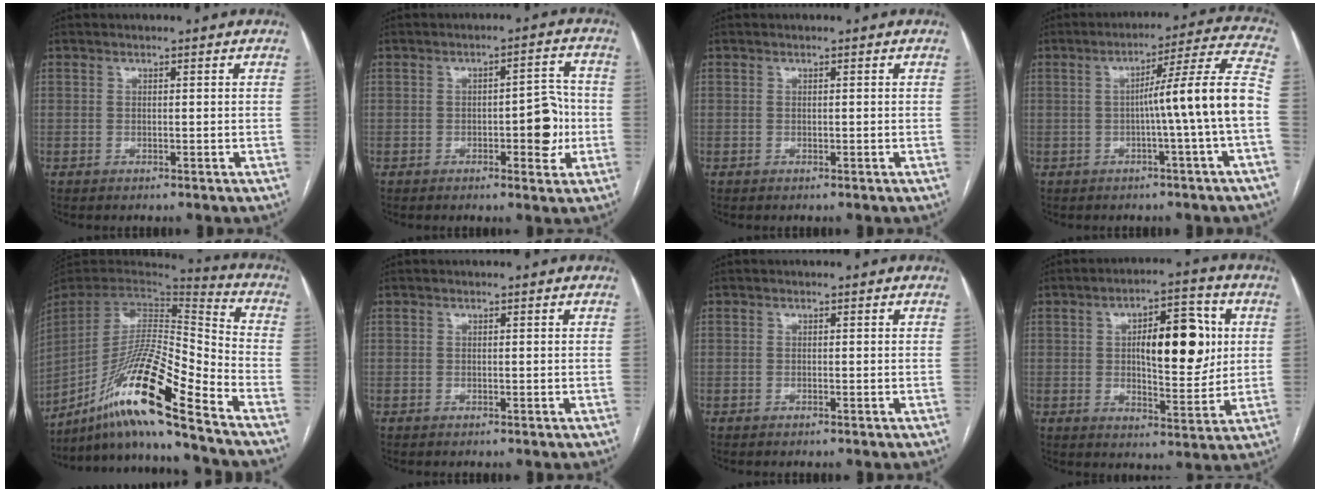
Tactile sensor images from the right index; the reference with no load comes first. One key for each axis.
{"total": 6.6, "fx": -1.2, "fy": 2.4, "fz": 6.0, "tx": -0.071, "ty": 0.014, "tz": -0.012}
{"total": 0.0}
{"total": 11.3, "fx": -2.0, "fy": -2.0, "fz": 11.0, "tx": -0.152, "ty": 0.021, "tz": -0.030}
{"total": 20.1, "fx": -14.2, "fy": -0.1, "fz": 14.2, "tx": -0.292, "ty": -0.011, "tz": -0.266}
{"total": 0.0}
{"total": 0.0}
{"total": 12.6, "fx": 2.2, "fy": 4.4, "fz": 11.6, "tx": -0.170, "ty": 0.016, "tz": 0.036}